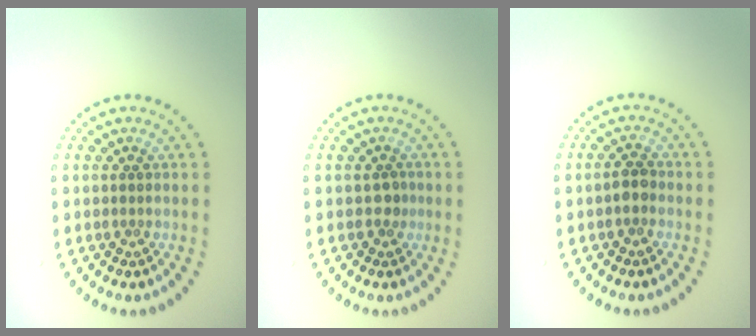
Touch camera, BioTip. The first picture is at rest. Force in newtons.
{"total": 0.9, "press": 0.9, "slide": 0.3}
{"total": 1.4, "press": 1.4, "slide": 0.4}